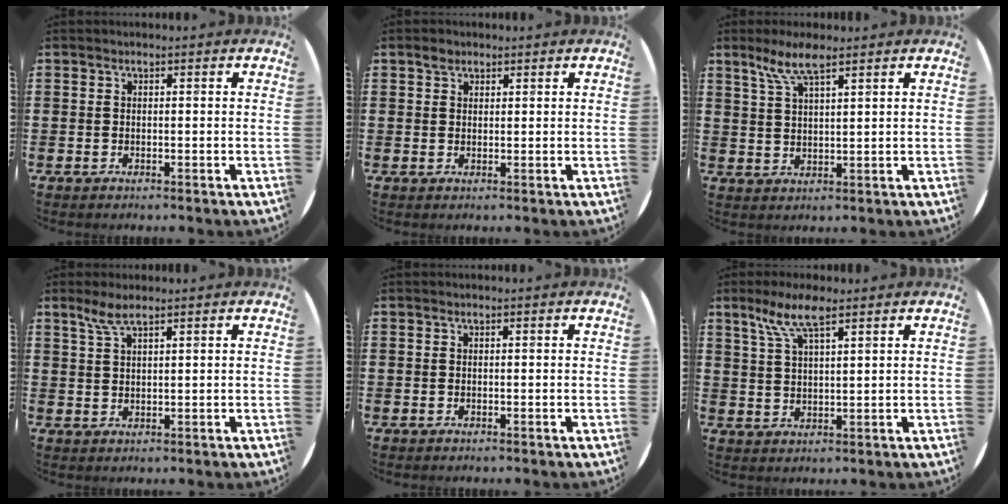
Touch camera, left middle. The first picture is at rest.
{"total": 1.4, "force": [1.1, 0.8, 0.3], "torque": [0.002, 0.003, 0.019]}
{"total": 5.5, "force": [3.9, 1.2, 3.7], "torque": [-0.080, 0.004, 0.068]}
{"total": 3.9, "force": [2.8, 0.7, 2.6], "torque": [-0.057, 0.005, 0.049]}
{"total": 0.0}
{"total": 6.5, "force": [4.4, 1.5, 4.5], "torque": [-0.098, 0.004, 0.077]}